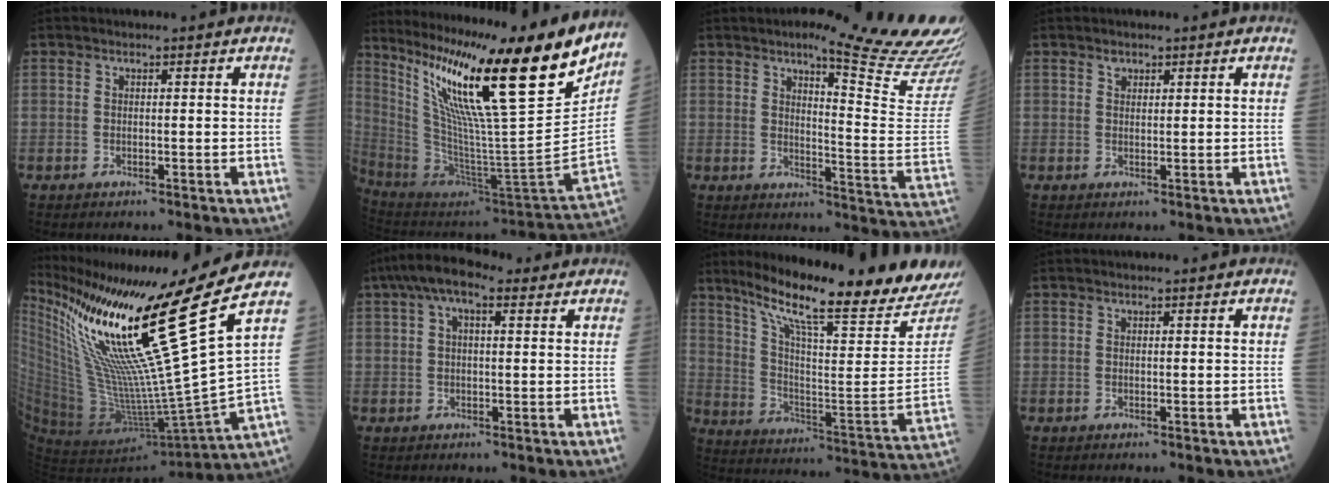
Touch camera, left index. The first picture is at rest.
{"total": 29.6, "force": [19.5, 0.3, 22.2], "torque": [-0.373, -0.053, 0.323]}
{"total": 19.2, "force": [15.9, 0.2, 10.9], "torque": [-0.140, -0.079, 0.184]}
{"total": 1.1, "force": [0.8, 0.7, 0.3], "torque": [-0.010, -0.001, 0.014]}
{"total": 26.1, "force": [15.0, -3.0, 21.1], "torque": [-0.362, -0.043, 0.262]}
{"total": 7.2, "force": [3.9, 2.8, 5.4], "torque": [-0.111, 0.037, 0.065]}
{"total": 24.2, "force": [21.2, -0.7, 11.5], "torque": [-0.195, -0.096, 0.304]}
{"total": 0.0}